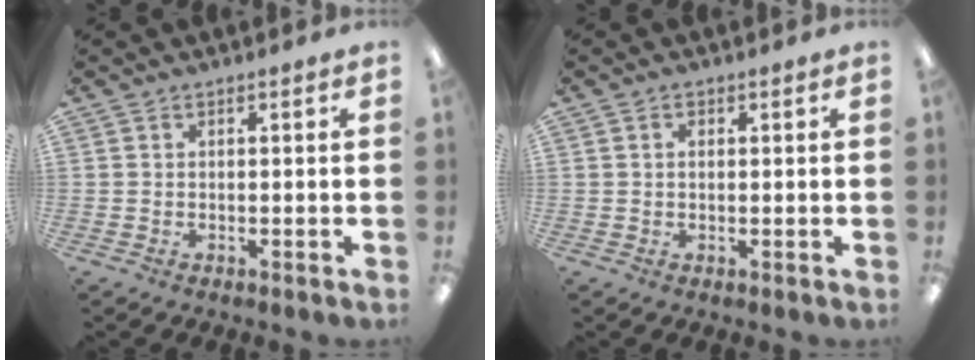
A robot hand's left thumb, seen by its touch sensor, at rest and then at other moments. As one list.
[{"total": 1.0, "force": [0.3, 0.7, 0.7], "torque": [-0.016, 0.005, 0.004]}]